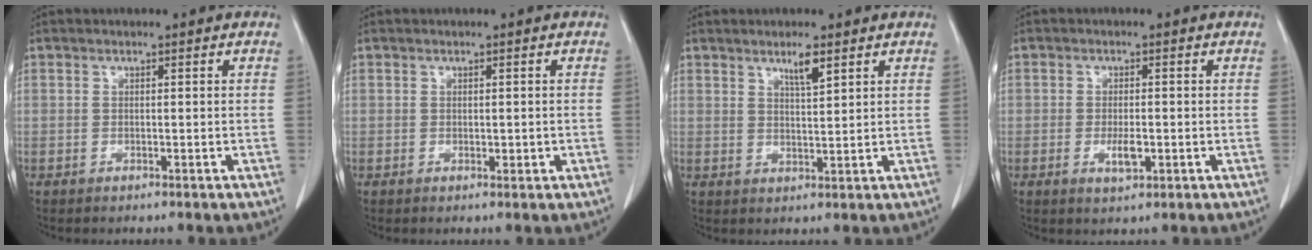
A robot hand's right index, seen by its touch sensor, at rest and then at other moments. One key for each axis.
{"total": 1.2, "fx": -0.1, "fy": 0.6, "fz": 1.1, "tx": -0.013, "ty": -0.002, "tz": 0.001}
{"total": 3.2, "fx": 2.1, "fy": 0.2, "fz": 2.4, "tx": -0.044, "ty": -0.005, "tz": 0.038}
{"total": 3.2, "fx": -0.8, "fy": 1.2, "fz": 2.9, "tx": -0.052, "ty": -0.002, "tz": -0.009}